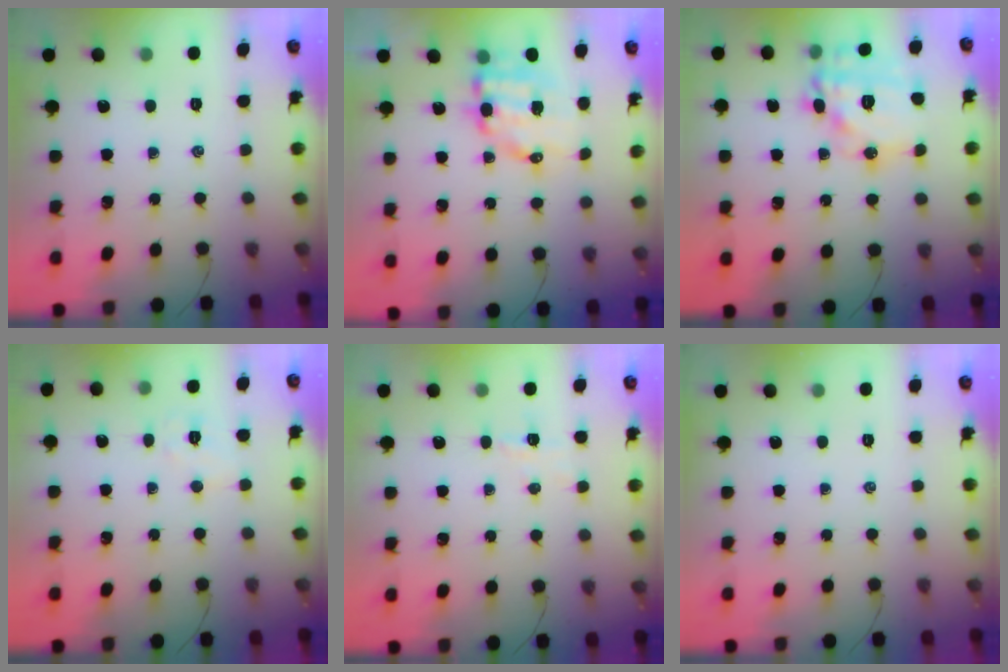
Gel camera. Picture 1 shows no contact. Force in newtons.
{"total": 9.3, "press": 9.1, "slide": 2.1}
{"total": 17.9, "press": 17.8, "slide": 1.3}
{"total": 4.5, "press": 4.4, "slide": 1.0}
{"total": 2.6, "press": 2.5, "slide": 0.9}
{"total": 0.0}